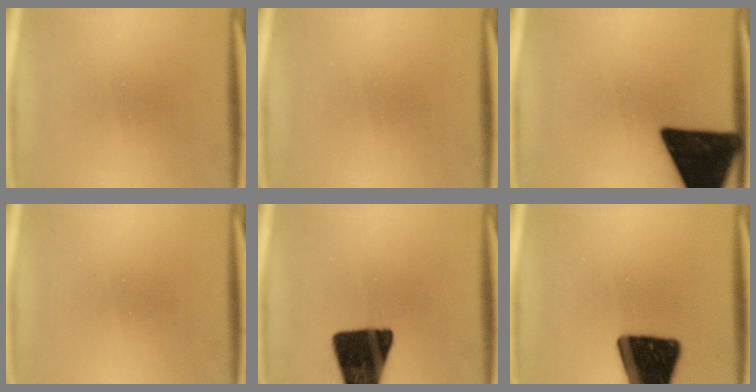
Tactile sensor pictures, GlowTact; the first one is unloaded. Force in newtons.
{"total": 0.0}
{"total": 19.5}
{"total": 0.0}
{"total": 18.0}
{"total": 19.3}